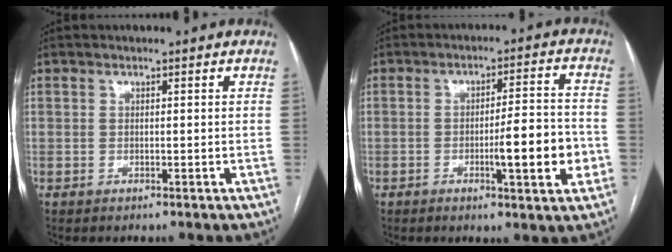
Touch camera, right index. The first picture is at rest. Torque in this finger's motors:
{"motor_torque": [1.30, -0.28, 0.60, 0.11]}